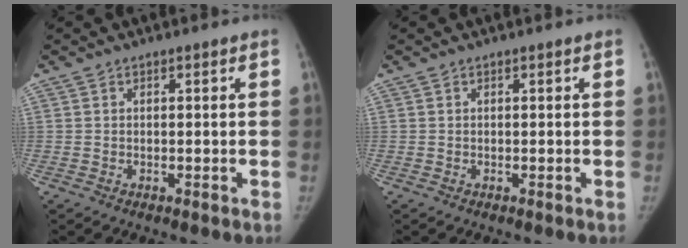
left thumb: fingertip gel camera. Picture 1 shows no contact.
{"total": 0.0}